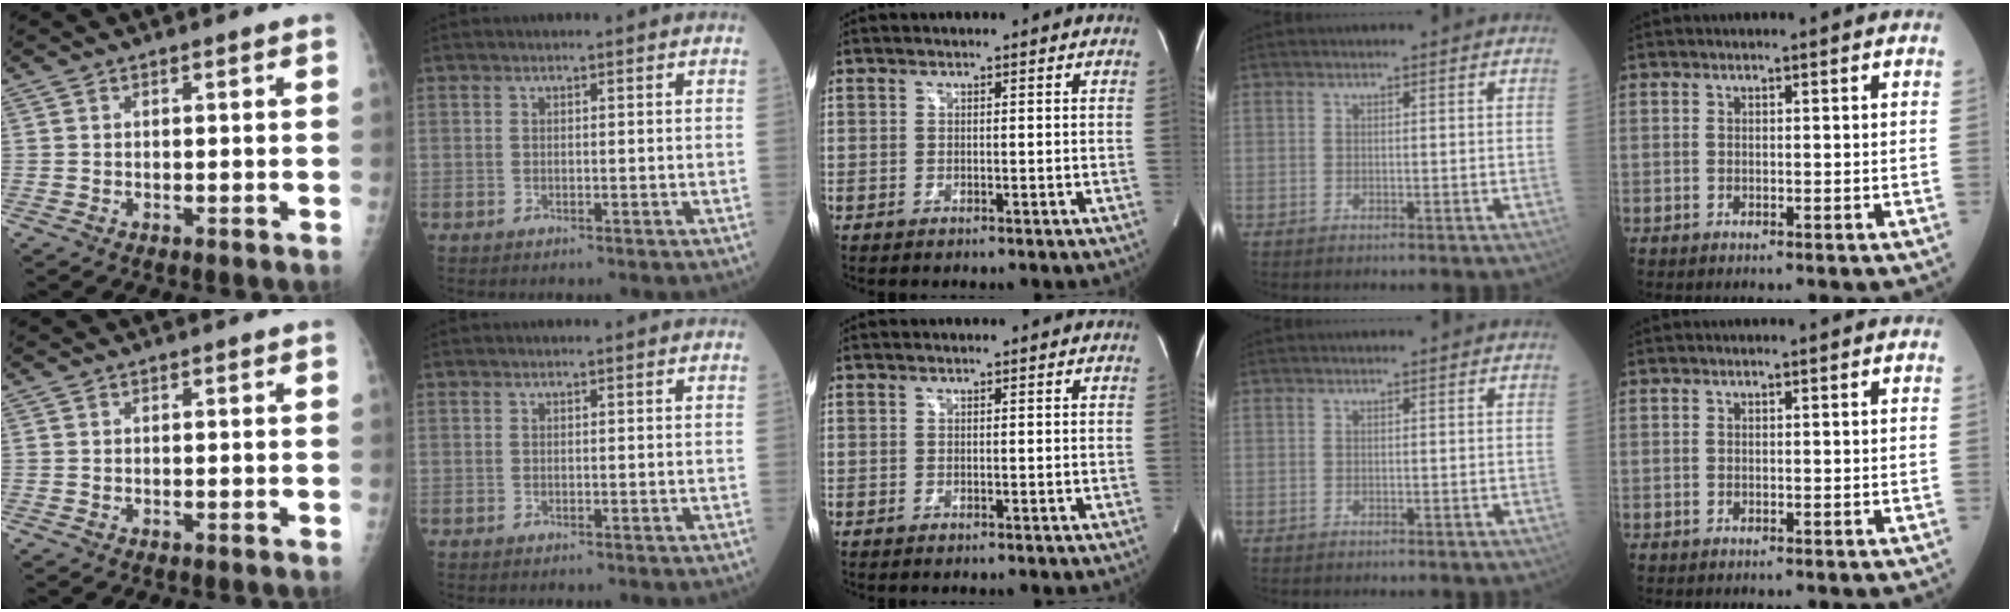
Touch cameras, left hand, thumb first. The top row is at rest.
{}